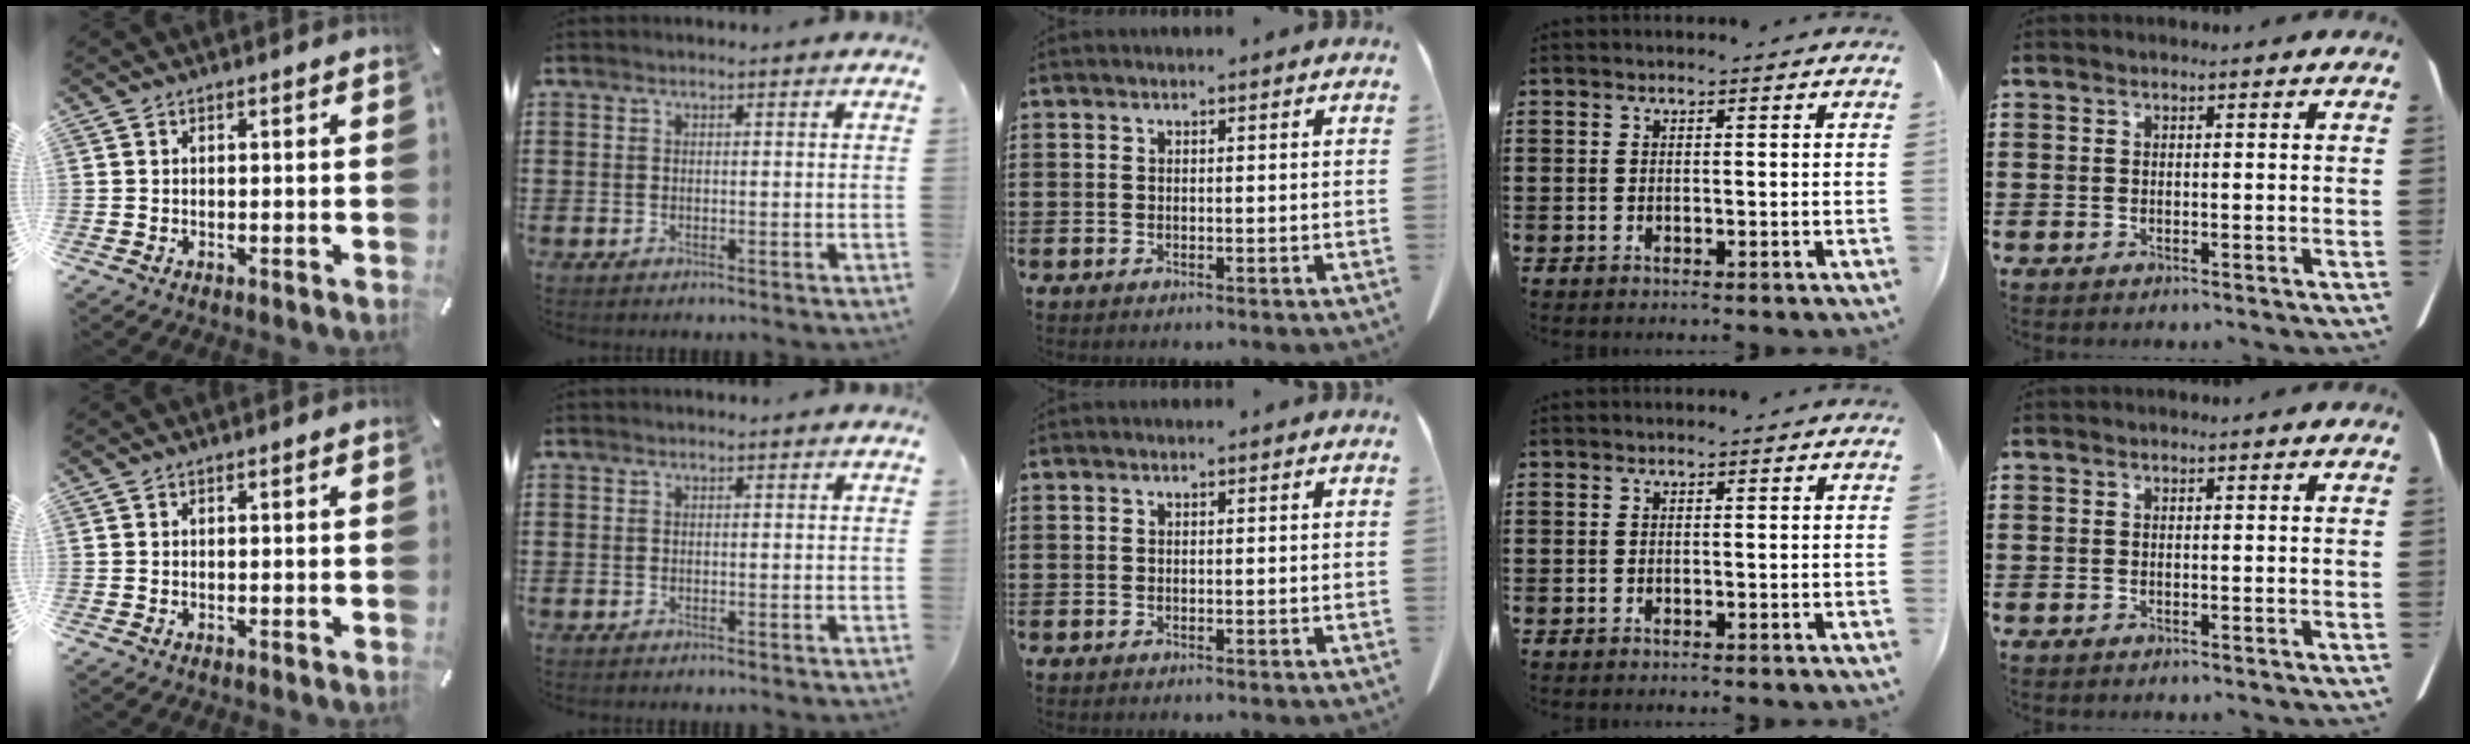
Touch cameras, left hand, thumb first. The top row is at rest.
{}